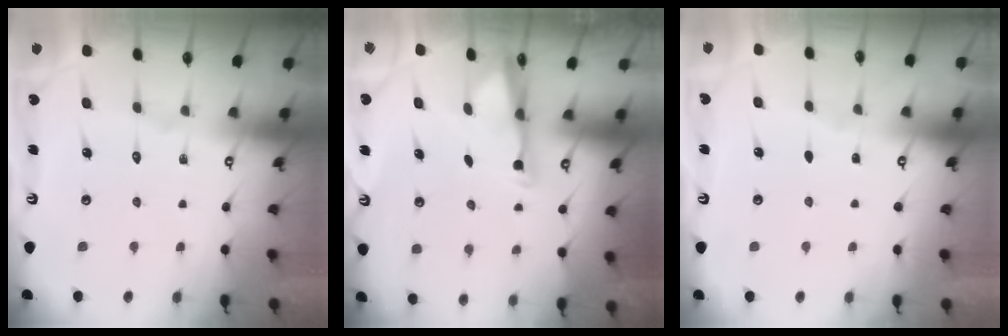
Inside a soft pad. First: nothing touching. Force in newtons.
{"total": 3.0, "press": 3.0, "slide": 0.6}
{"total": 2.4, "press": 2.4, "slide": 0.4}